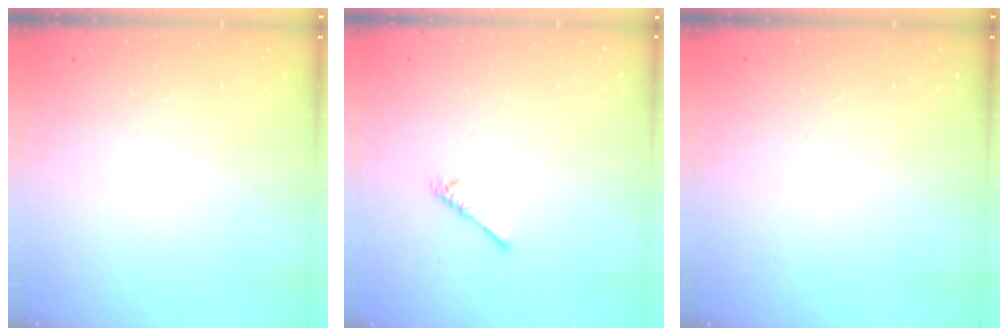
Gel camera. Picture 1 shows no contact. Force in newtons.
{"total": 2.2, "press": 2.1, "slide": 0.5}
{"total": 0.0}